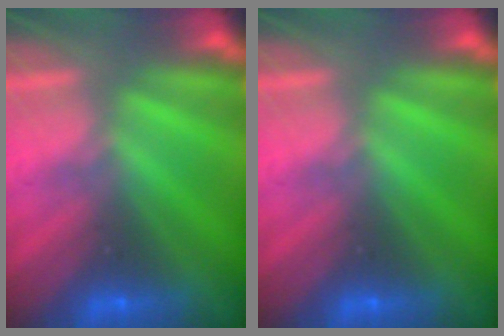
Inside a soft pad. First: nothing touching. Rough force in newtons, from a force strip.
{"total": 0.0}